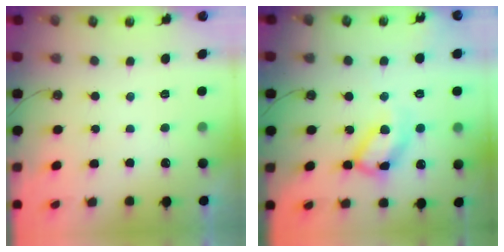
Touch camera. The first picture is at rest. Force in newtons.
{"total": 15.3, "press": 15.2, "slide": 1.3}